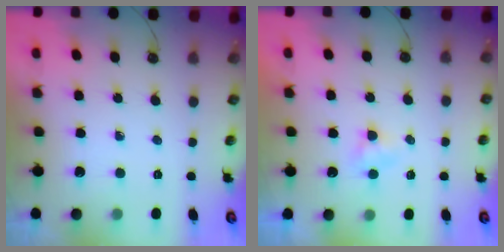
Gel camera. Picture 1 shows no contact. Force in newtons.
{"total": 3.7, "press": 3.7, "slide": 0.3}